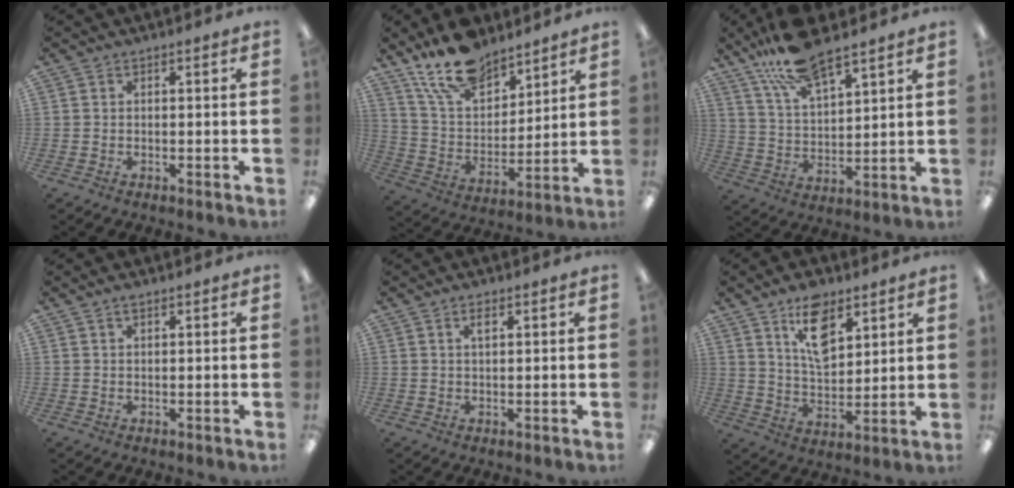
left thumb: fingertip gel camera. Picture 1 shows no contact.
{"total": 16.1, "force": [12.7, 7.4, 6.6], "torque": [-0.125, -0.072, 0.235]}
{"total": 14.4, "force": [11.1, 4.5, 8.0], "torque": [-0.165, -0.044, 0.201]}
{"total": 1.6, "force": [1.2, 0.6, 0.9], "torque": [-0.019, 0.001, 0.023]}
{"total": 2.6, "force": [1.5, 1.1, 1.7], "torque": [-0.023, -0.004, 0.024]}
{"total": 12.4, "force": [7.5, 6.8, 7.3], "torque": [-0.113, -0.028, 0.133]}